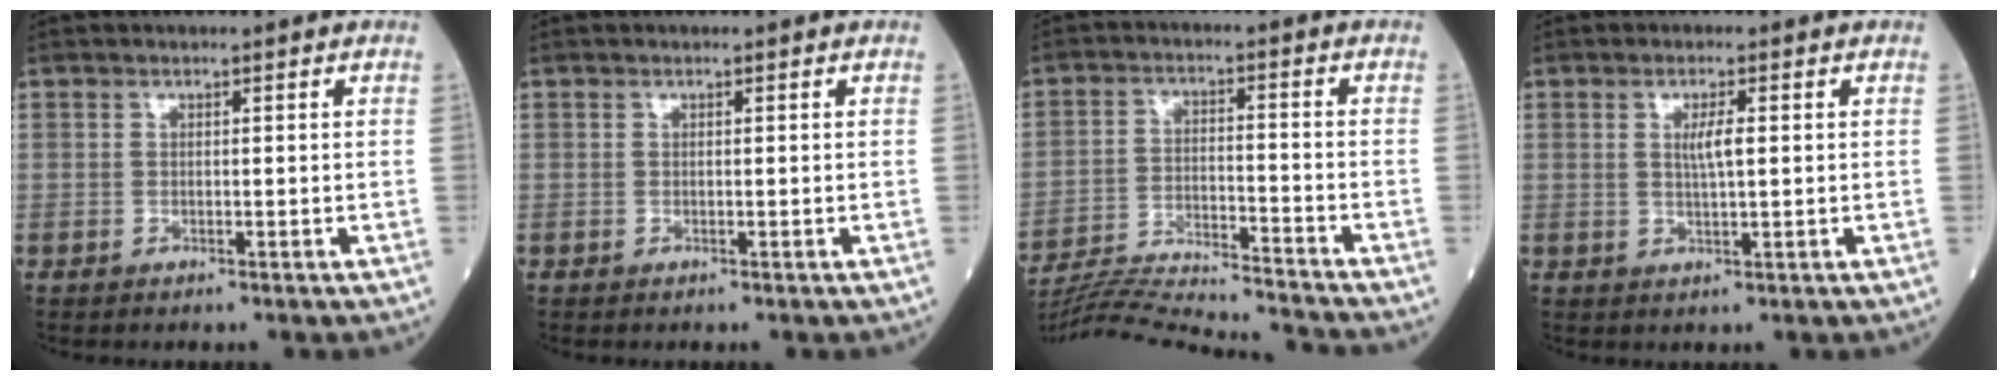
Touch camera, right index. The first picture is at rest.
{"total": 0.0}
{"total": 18.1, "force": [-17.3, -0.8, 5.2], "torque": [-0.101, -0.020, -0.271]}
{"total": 2.7, "force": [0.4, 0.2, 2.7], "torque": [-0.051, -0.002, 0.008]}